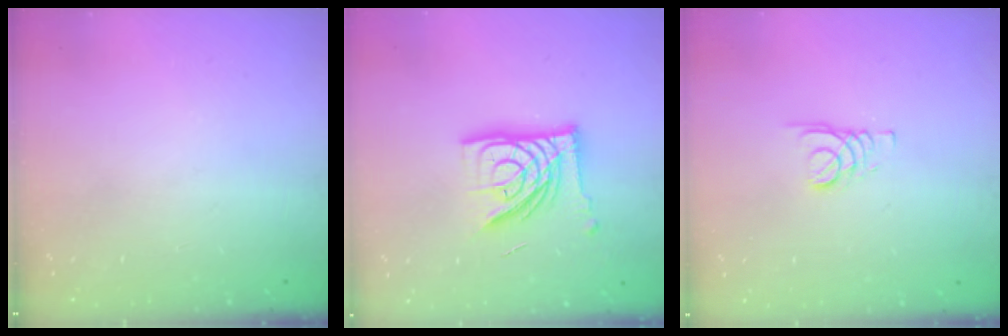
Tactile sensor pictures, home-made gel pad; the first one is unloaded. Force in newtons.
{"total": 14.7, "press": 14.6, "slide": 1.7}
{"total": 1.8, "press": 1.8, "slide": 0.2}